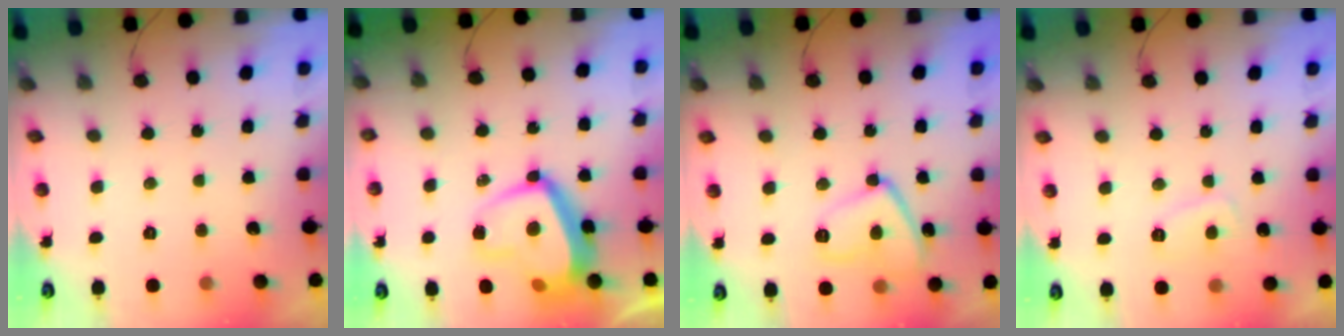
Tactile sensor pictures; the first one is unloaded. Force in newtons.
{"total": 15.0, "press": 14.9, "slide": 1.5}
{"total": 10.7, "press": 10.7, "slide": 0.9}
{"total": 3.6, "press": 3.6, "slide": 0.6}